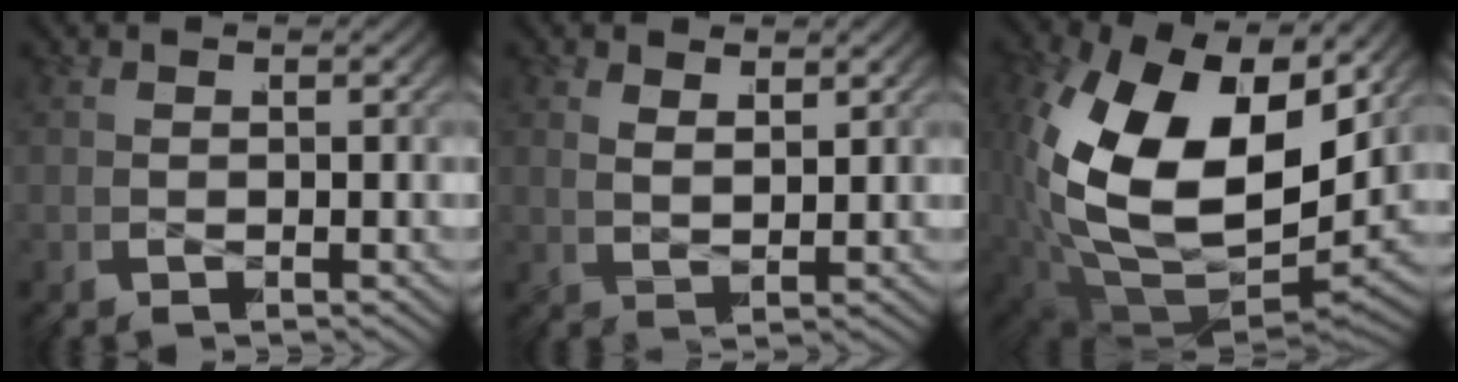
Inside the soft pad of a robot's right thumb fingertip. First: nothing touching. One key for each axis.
{"total": 1.9, "fx": 1.1, "fy": 0.9, "fz": 1.3, "tx": -0.018, "ty": -0.001, "tz": 0.022}
{"total": 17.8, "fx": 0.3, "fy": 11.2, "fz": 13.8, "tx": -0.314, "ty": -0.062, "tz": 0.038}